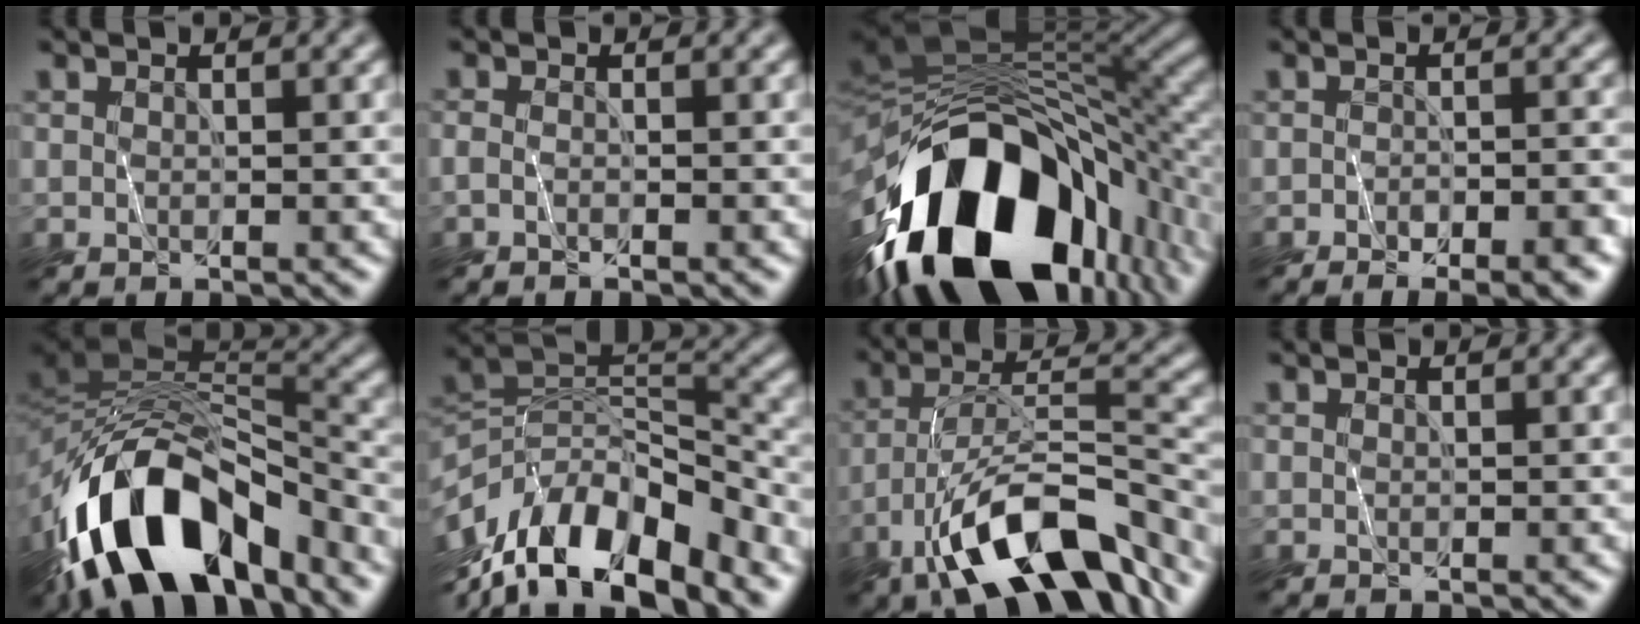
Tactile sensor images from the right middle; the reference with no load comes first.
{"total": 0.9, "force": [-0.7, 0.2, 0.5], "torque": [-0.018, -0.002, -0.019]}
{"total": 17.5, "force": [-8.3, 8.6, 12.7], "torque": [-0.220, -0.040, -0.116]}
{"total": 5.2, "force": [-3.5, 1.7, 3.5], "torque": [-0.042, -0.003, -0.051]}
{"total": 13.8, "force": [-8.7, 6.4, 8.6], "torque": [-0.152, 0.015, -0.154]}
{"total": 12.5, "force": [-9.4, 4.6, 6.9], "torque": [-0.129, 0.021, -0.167]}
{"total": 10.9, "force": [-7.0, 3.3, 7.6], "torque": [-0.138, 0.004, -0.133]}
{"total": 0.0}